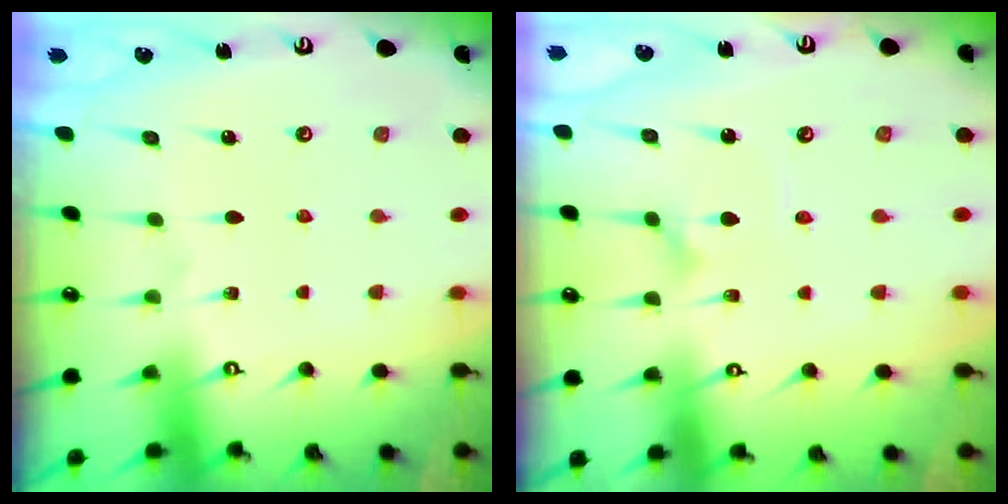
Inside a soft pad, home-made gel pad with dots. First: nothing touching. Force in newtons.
{"total": 3.3, "press": 3.3, "slide": 0.4}